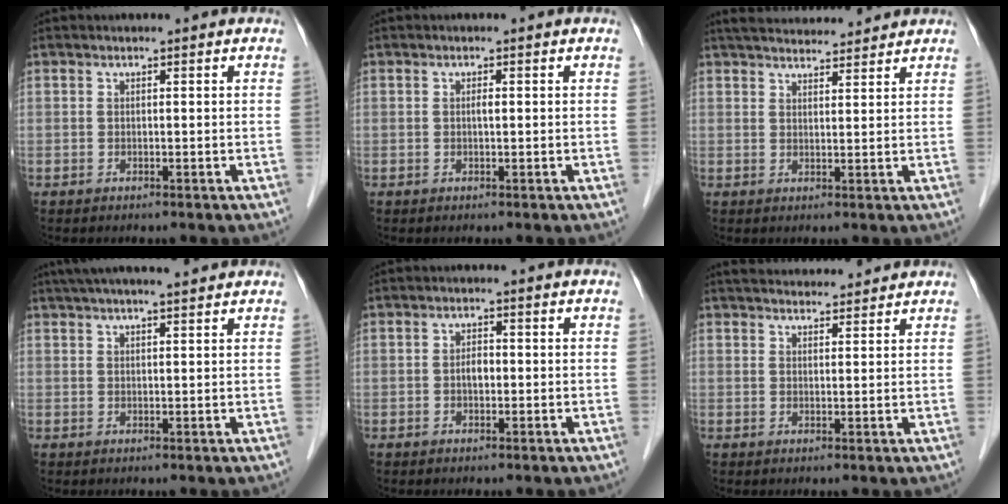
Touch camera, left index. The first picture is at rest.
{"total": 0.7, "force": [0.0, 0.1, 0.7], "torque": [-0.013, -0.001, -0.002]}
{"total": 11.6, "force": [10.9, 1.7, 3.6], "torque": [-0.059, 0.030, 0.159]}
{"total": 9.6, "force": [8.2, 0.8, 4.9], "torque": [-0.076, 0.030, 0.113]}
{"total": 1.8, "force": [-0.3, 1.0, 1.4], "torque": [-0.022, 0.003, -0.007]}
{"total": 9.1, "force": [8.7, 1.4, 2.5], "torque": [-0.035, 0.026, 0.119]}